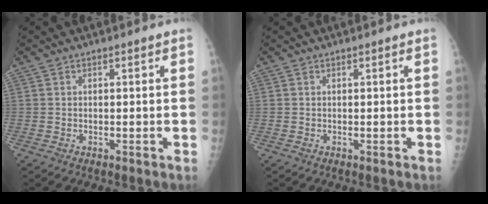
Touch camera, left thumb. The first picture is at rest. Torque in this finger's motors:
{"motor_torque": [0.39, 0.12, 0.03, -0.26, -0.02]}